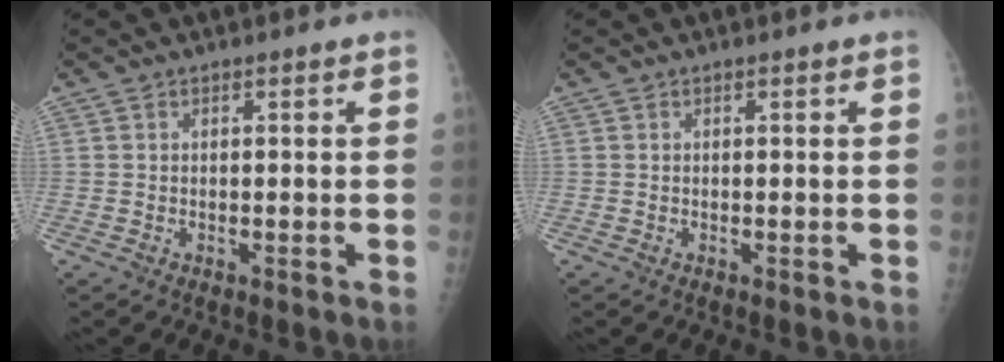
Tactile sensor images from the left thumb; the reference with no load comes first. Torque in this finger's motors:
{"motor_torque": [-0.01, 0.01, 0.00, 0.00, 0.00]}